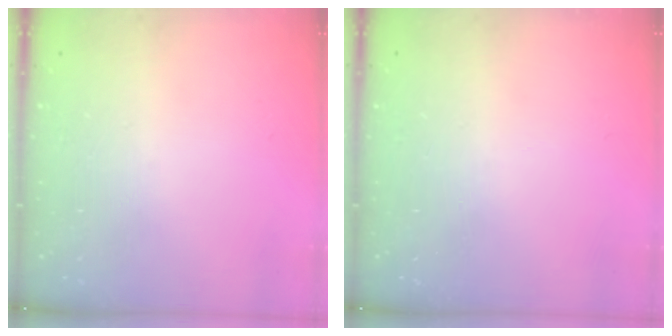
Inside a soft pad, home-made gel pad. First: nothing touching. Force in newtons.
{"total": 0.0}